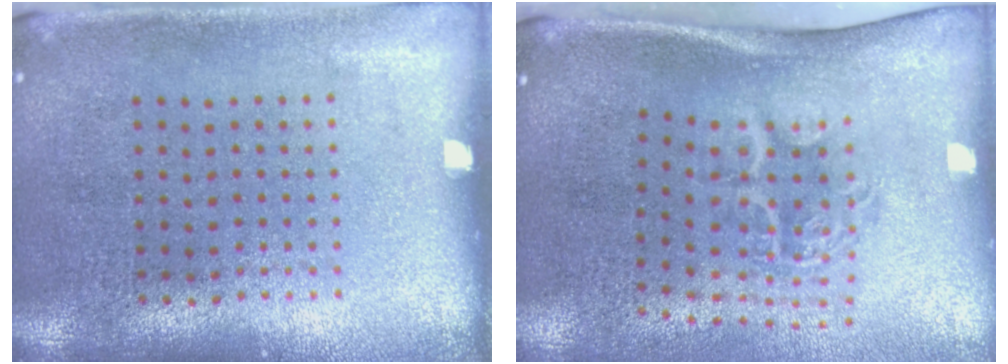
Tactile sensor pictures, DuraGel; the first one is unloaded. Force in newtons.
{"total": 2.0, "press": 1.3, "slide": 1.5}